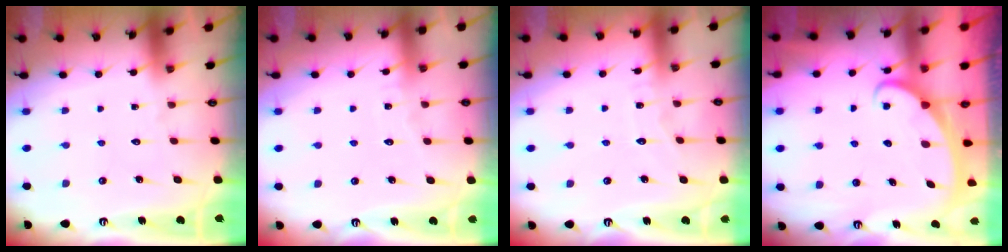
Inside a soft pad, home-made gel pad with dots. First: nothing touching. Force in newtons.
{"total": 3.5, "press": 3.5, "slide": 0.4}
{"total": 4.2, "press": 4.2, "slide": 0.3}
{"total": 2.5, "press": 2.5, "slide": 0.3}